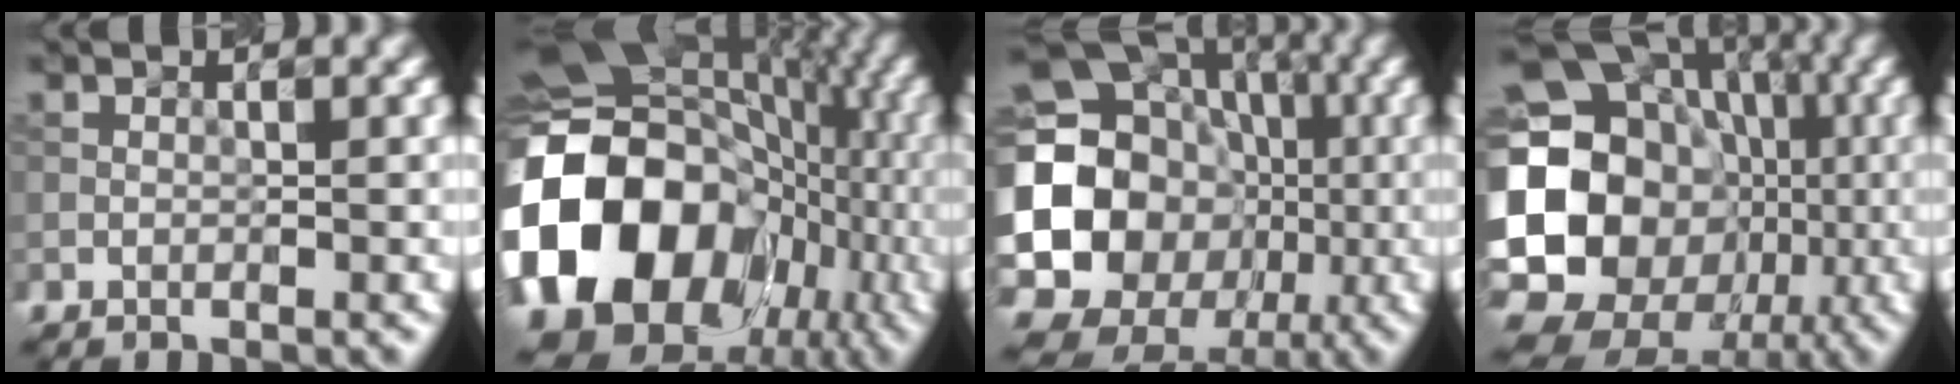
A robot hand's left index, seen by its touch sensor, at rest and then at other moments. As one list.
[{"total": 19.1, "force": [-2.4, 15.4, 11.1], "torque": [-0.241, 0.002, -0.041]}, {"total": 21.5, "force": [-2.0, 19.2, 9.5], "torque": [-0.180, 0.000, -0.067]}, {"total": 23.8, "force": [-3.1, 21.0, 10.8], "torque": [-0.194, 0.010, -0.095]}]